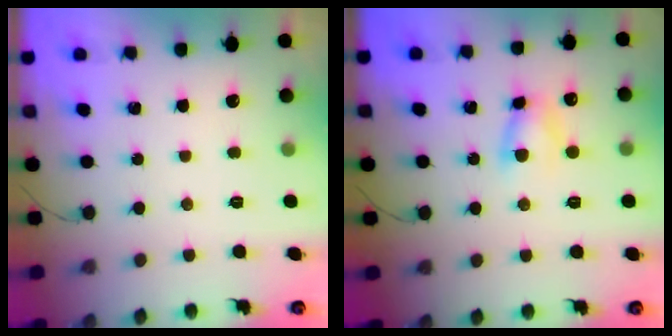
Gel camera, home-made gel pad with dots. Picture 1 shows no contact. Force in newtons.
{"total": 5.1, "press": 5.1, "slide": 0.2}